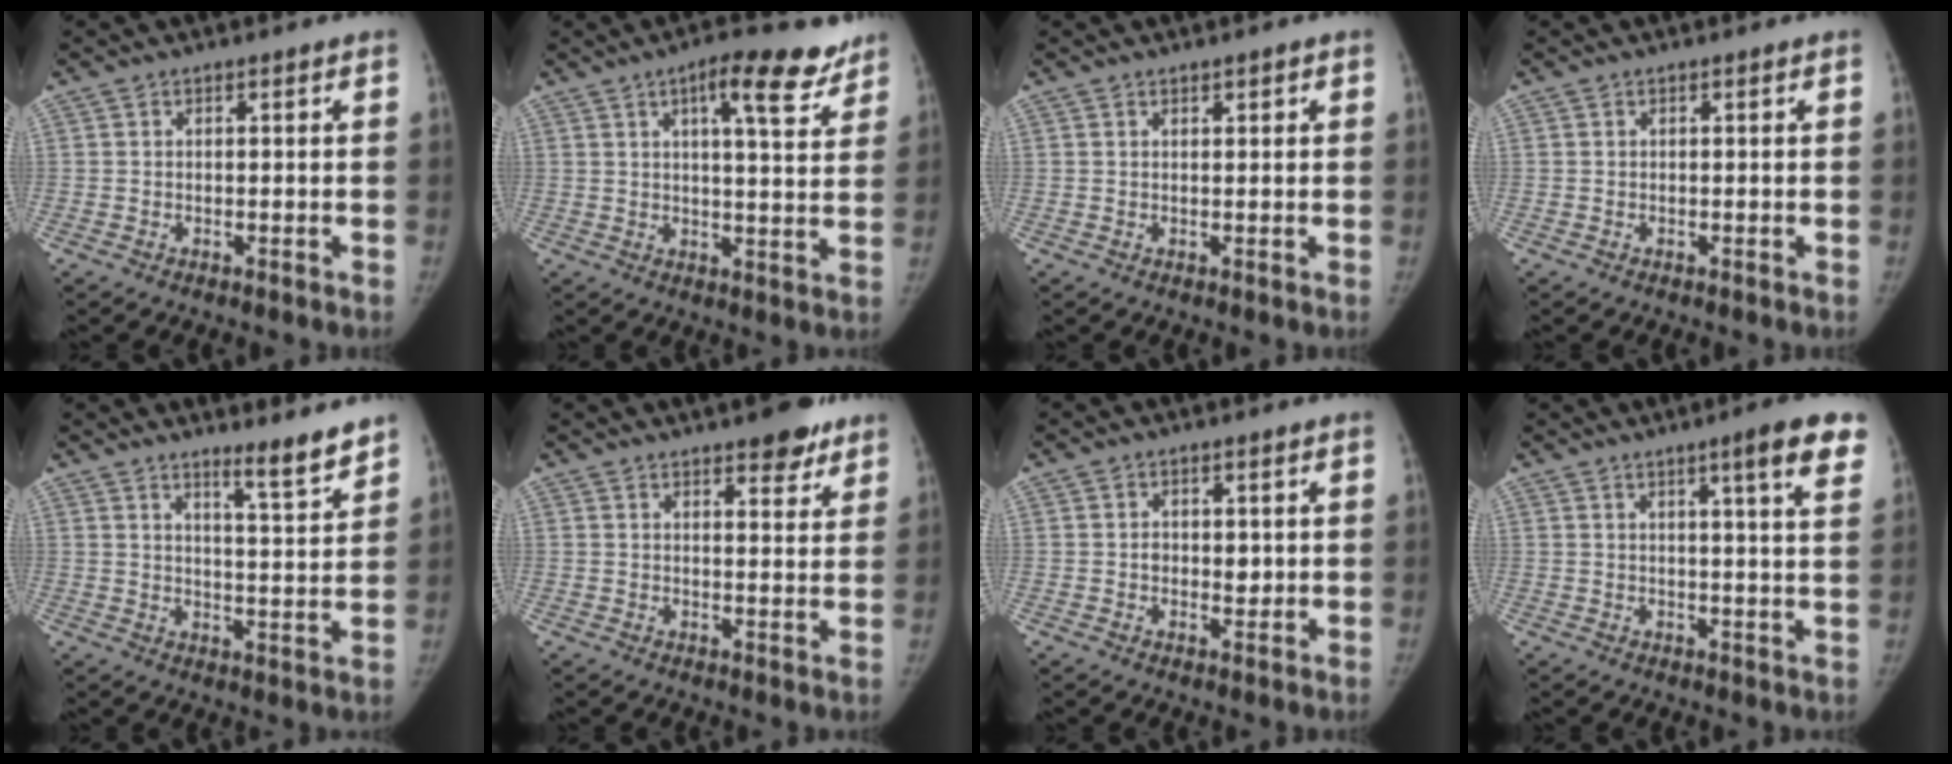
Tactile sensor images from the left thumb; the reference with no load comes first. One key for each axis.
{"total": 10.8, "fx": 6.5, "fy": 3.4, "fz": 7.9, "tx": -0.085, "ty": -0.022, "tz": 0.088}
{"total": 0.9, "fx": 0.6, "fy": 0.4, "fz": 0.6, "tx": -0.004, "ty": -0.001, "tz": 0.008}
{"total": 0.0}
{"total": 6.7, "fx": 5.6, "fy": 0.4, "fz": 3.7, "tx": -0.046, "ty": -0.054, "tz": 0.086}
{"total": 6.9, "fx": 4.8, "fy": 2.5, "fz": 4.2, "tx": -0.028, "ty": -0.024, "tz": 0.061}
{"total": 3.5, "fx": 0.2, "fy": 2.6, "fz": 2.4, "tx": -0.018, "ty": -0.001, "tz": 0.004}
{"total": 8.9, "fx": 5.1, "fy": 0.8, "fz": 7.2, "tx": -0.082, "ty": -0.022, "tz": 0.058}